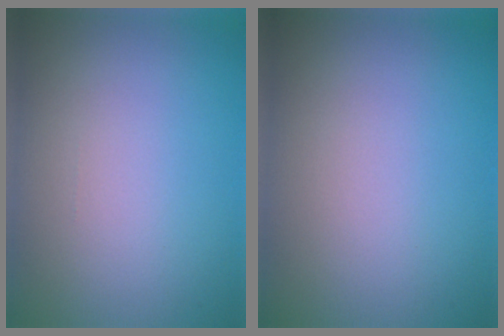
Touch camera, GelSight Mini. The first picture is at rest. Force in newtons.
{"total": 0.0}